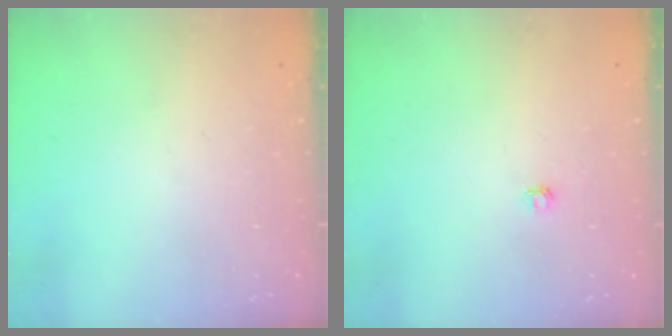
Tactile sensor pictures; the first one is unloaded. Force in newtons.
{"total": 3.0, "press": 3.0, "slide": 0.4}